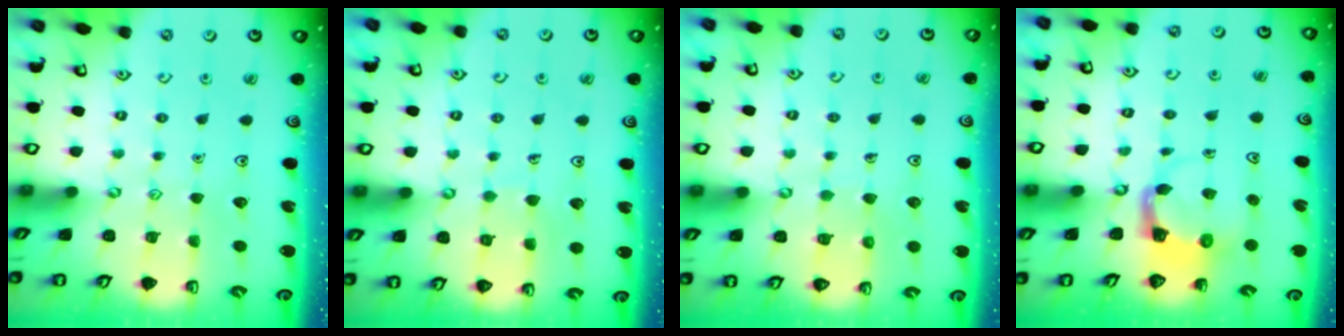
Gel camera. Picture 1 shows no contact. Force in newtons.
{"total": 5.6, "press": 5.6, "slide": 0.4}
{"total": 4.7, "press": 4.6, "slide": 0.4}
{"total": 3.9, "press": 3.9, "slide": 0.7}